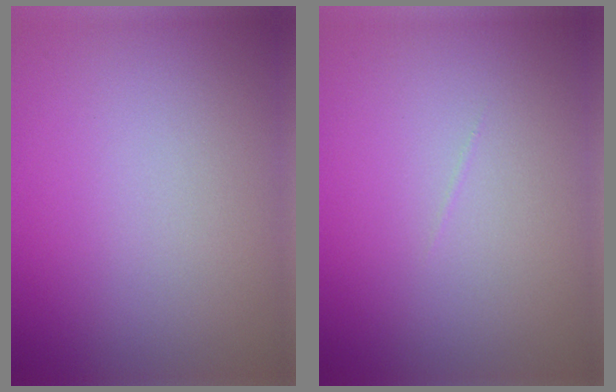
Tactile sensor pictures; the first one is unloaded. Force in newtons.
{"total": 0.0}